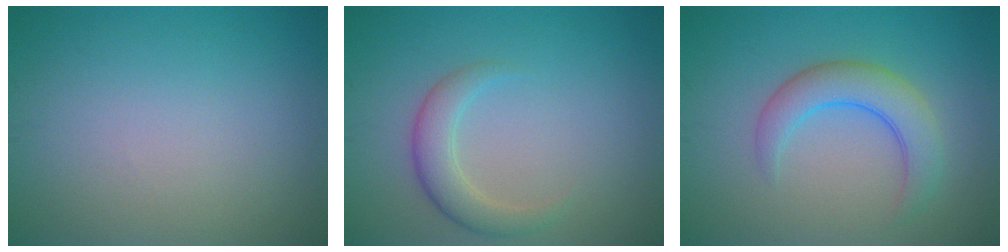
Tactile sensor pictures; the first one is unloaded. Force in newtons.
{"total": 2.9, "press": 2.9, "slide": 0.2}
{"total": 4.3, "press": 4.3, "slide": 0.3}